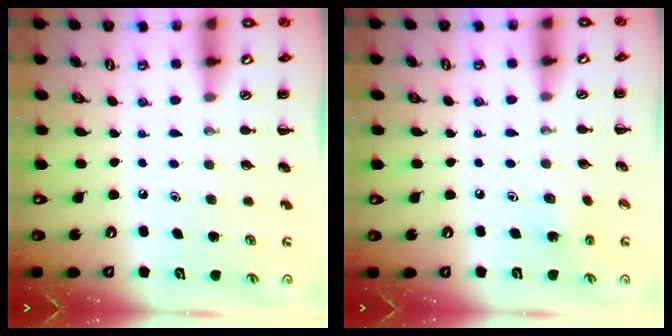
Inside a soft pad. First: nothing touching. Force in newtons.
{"total": 1.6, "press": 1.4, "slide": 0.6}